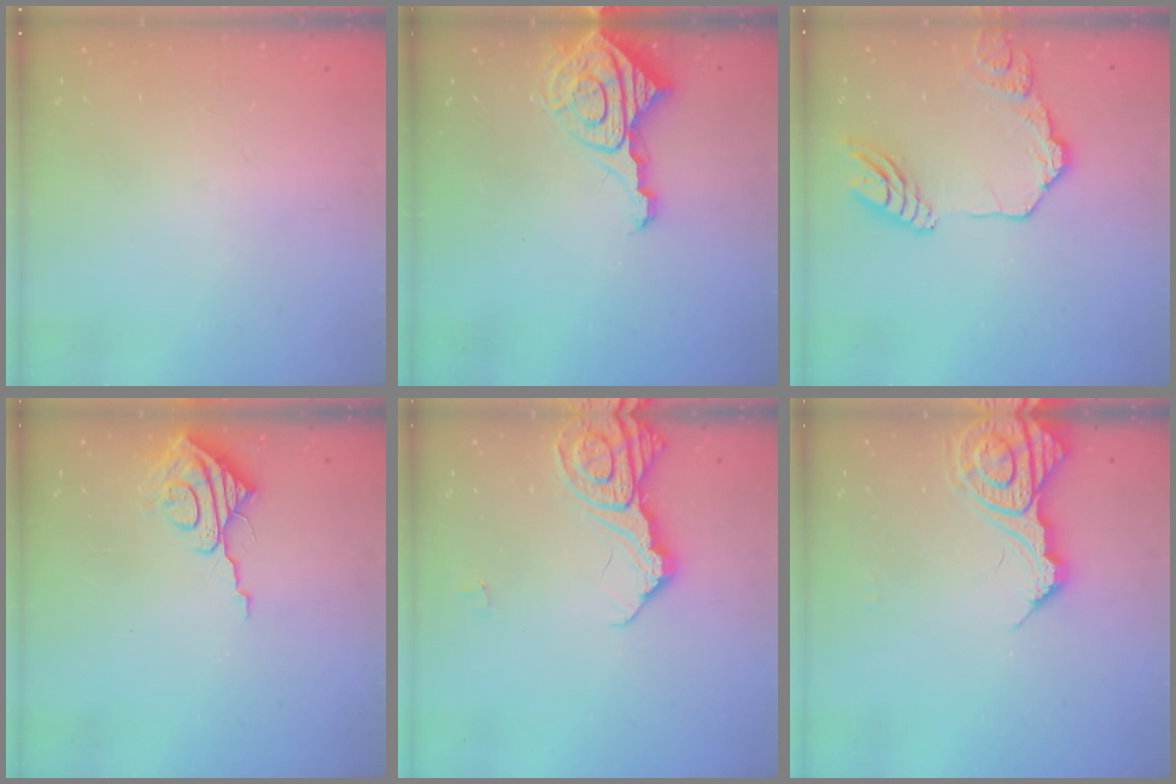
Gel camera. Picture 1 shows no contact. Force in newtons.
{"total": 11.0, "press": 10.9, "slide": 1.0}
{"total": 13.8, "press": 13.7, "slide": 1.4}
{"total": 9.2, "press": 9.2, "slide": 0.3}
{"total": 14.6, "press": 14.5, "slide": 1.6}
{"total": 12.2, "press": 12.1, "slide": 1.3}